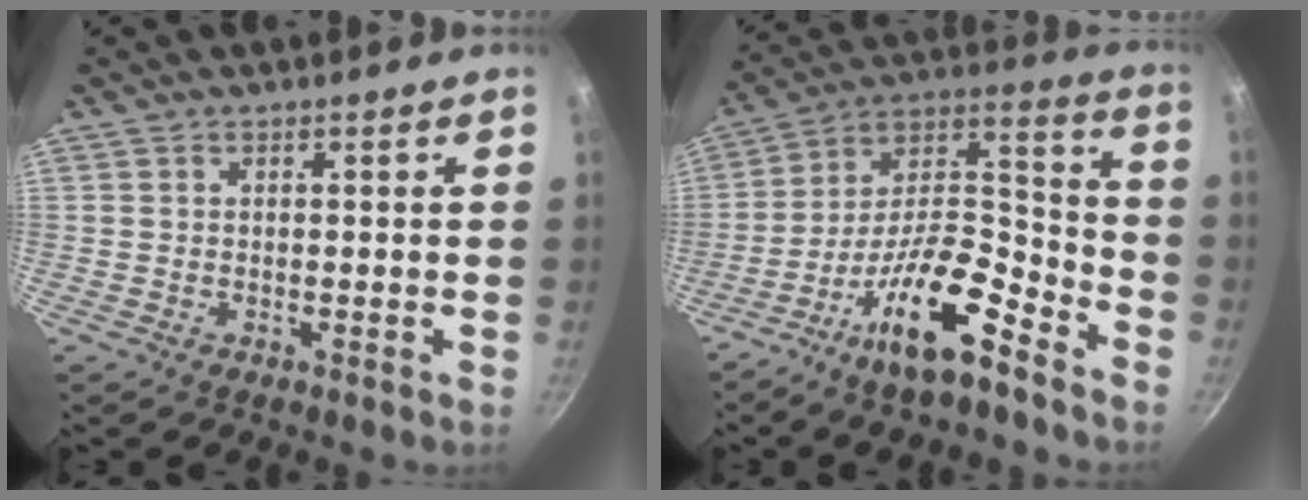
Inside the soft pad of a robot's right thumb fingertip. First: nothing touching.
{"total": 17.4, "force": [-11.0, 5.5, 12.3], "torque": [-0.201, 0.087, -0.205]}